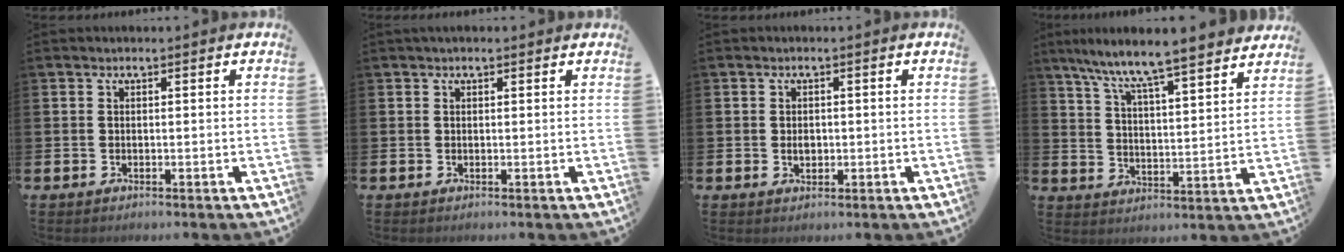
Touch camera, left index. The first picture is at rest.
{"total": 0.7, "force": [0.6, 0.2, 0.3], "torque": [0.005, -0.001, 0.007]}
{"total": 1.6, "force": [0.0, 1.1, 1.1], "torque": [-0.013, 0.004, -0.004]}
{"total": 8.3, "force": [7.9, -0.4, 2.5], "torque": [-0.082, -0.060, 0.134]}